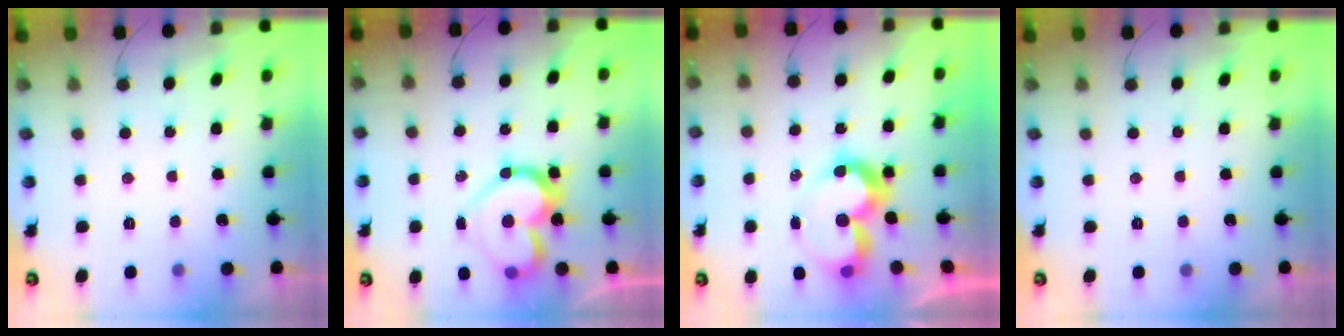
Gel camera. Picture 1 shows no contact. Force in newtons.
{"total": 14.8, "press": 14.7, "slide": 1.3}
{"total": 9.7, "press": 9.7, "slide": 0.9}
{"total": 0.0}